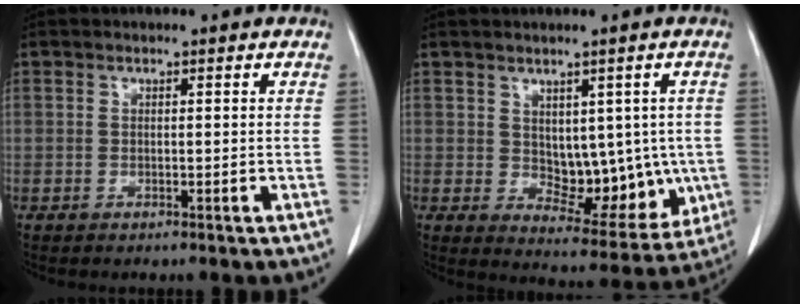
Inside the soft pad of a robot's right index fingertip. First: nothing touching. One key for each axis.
{"total": 10.6, "fx": 0.1, "fy": 6.3, "fz": 8.6, "tx": -0.095, "ty": 0.002, "tz": 0.025}